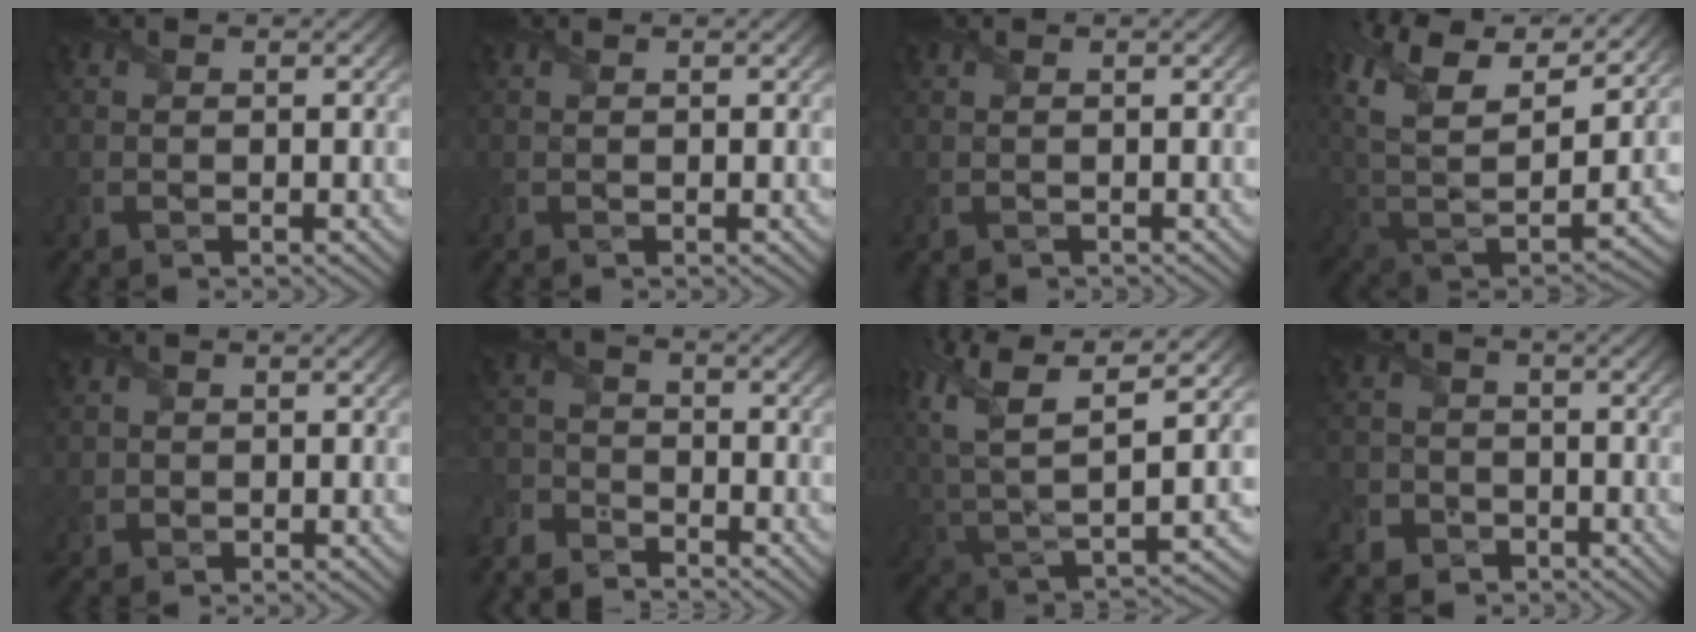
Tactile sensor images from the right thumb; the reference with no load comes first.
{"total": 0.0}
{"total": 0.0}
{"total": 17.5, "force": [9.4, 9.3, 11.4], "torque": [-0.254, 0.014, 0.173]}
{"total": 1.4, "force": [0.2, 1.4, -0.1], "torque": [-0.006, -0.006, 0.002]}
{"total": 6.4, "force": [-5.9, 2.1, 1.2], "torque": [-0.039, -0.008, -0.133]}
{"total": 14.9, "force": [5.7, 7.6, 11.5], "torque": [-0.270, 0.000, 0.119]}
{"total": 6.8, "force": [-4.3, 5.2, 1.0], "torque": [-0.041, -0.022, -0.095]}